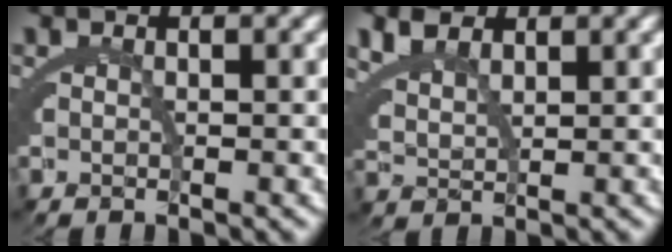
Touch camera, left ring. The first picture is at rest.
{"total": 3.6, "force": [2.6, 1.7, 1.8], "torque": [-0.053, -0.006, 0.056]}